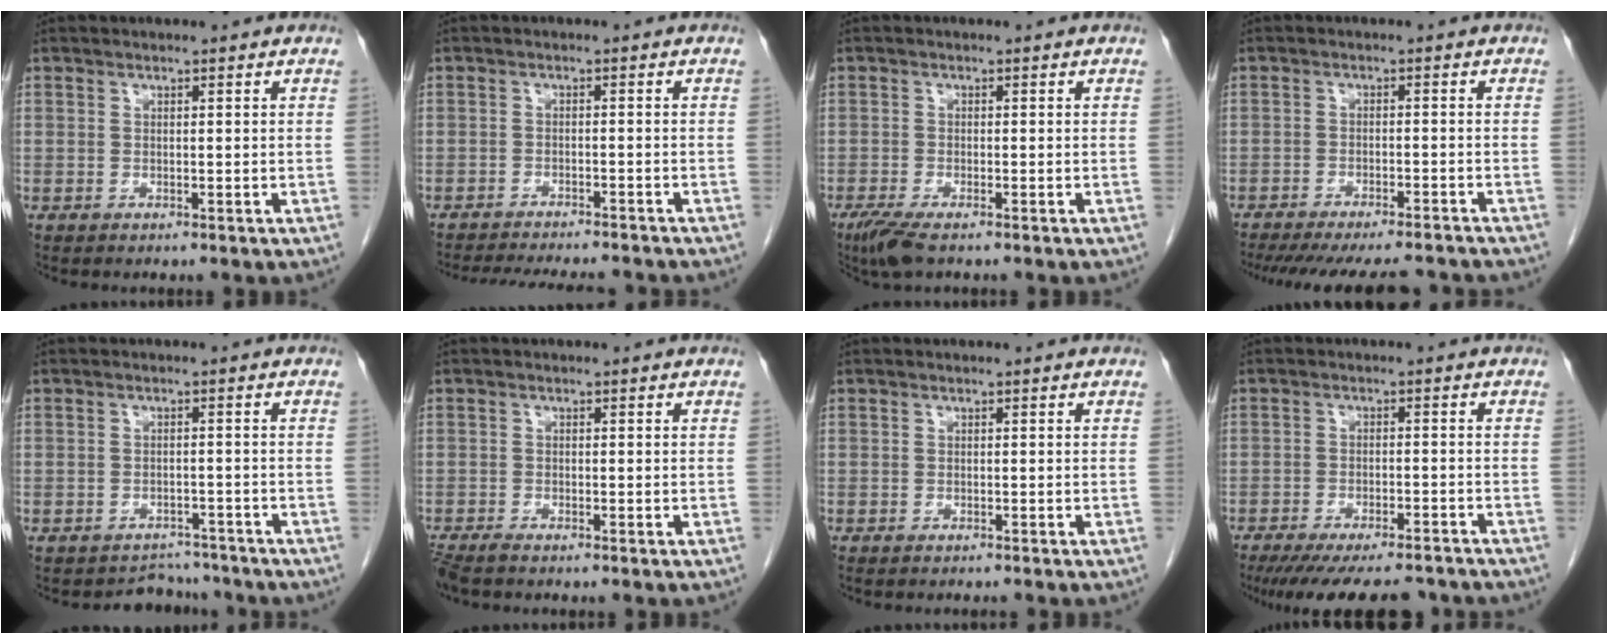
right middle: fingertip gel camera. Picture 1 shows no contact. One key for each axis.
{"total": 13.2, "fx": -12.1, "fy": 2.0, "fz": 5.0, "tx": -0.091, "ty": -0.014, "tz": -0.158}
{"total": 3.9, "fx": -2.8, "fy": 0.7, "fz": 2.7, "tx": -0.055, "ty": -0.011, "tz": -0.051}
{"total": 16.9, "fx": -15.1, "fy": 2.8, "fz": 6.8, "tx": -0.136, "ty": -0.026, "tz": -0.201}
{"total": 3.6, "fx": -3.3, "fy": 1.1, "fz": -0.9, "tx": 0.007, "ty": 0.011, "tz": -0.046}
{"total": 2.4, "fx": -2.1, "fy": 0.2, "fz": 1.2, "tx": -0.024, "ty": -0.007, "tz": -0.041}
{"total": 1.8, "fx": -1.6, "fy": 0.0, "fz": 0.7, "tx": -0.009, "ty": -0.001, "tz": -0.022}
{"total": 15.8, "fx": -13.8, "fy": 3.3, "fz": 6.9, "tx": -0.127, "ty": -0.022, "tz": -0.188}